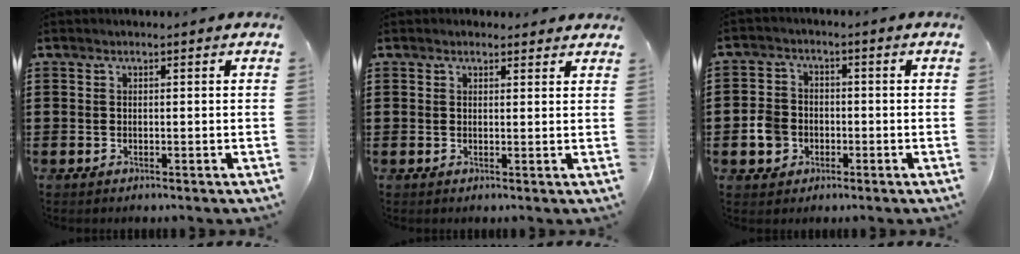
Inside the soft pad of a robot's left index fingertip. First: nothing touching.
{"total": 1.5, "force": [1.4, 0.5, 0.2], "torque": [0.002, 0.001, 0.025]}
{"total": 4.4, "force": [-1.4, 3.8, 1.8], "torque": [-0.045, 0.007, -0.030]}